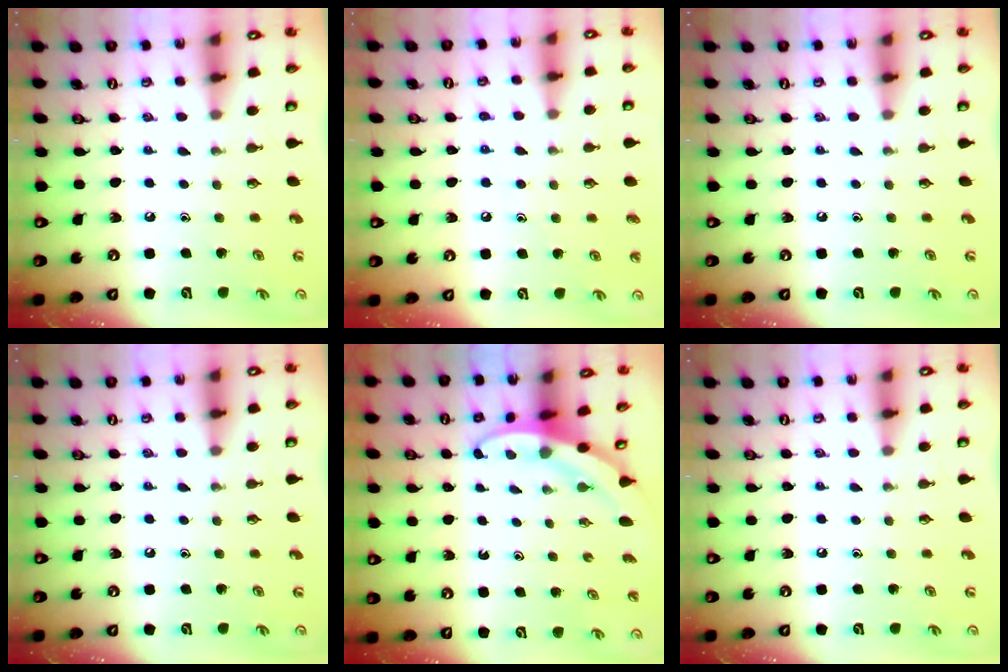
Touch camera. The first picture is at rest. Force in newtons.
{"total": 6.6, "press": 6.6, "slide": 0.6}
{"total": 0.0}
{"total": 0.0}
{"total": 3.4, "press": 3.4, "slide": 0.2}
{"total": 0.0}